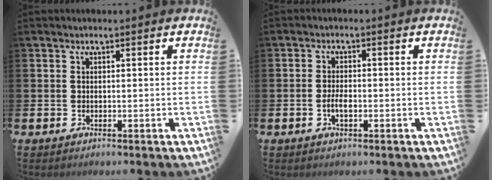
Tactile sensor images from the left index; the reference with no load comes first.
{"total": 2.2, "force": [-0.6, 1.0, 1.9], "torque": [-0.036, 0.001, -0.011]}